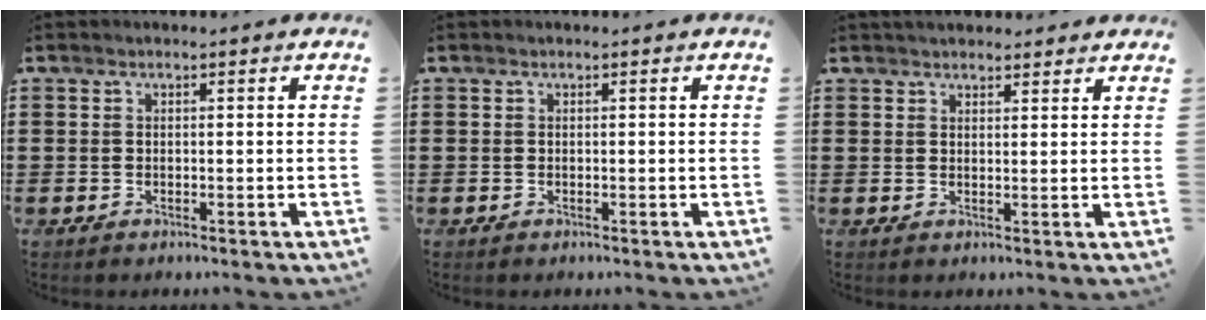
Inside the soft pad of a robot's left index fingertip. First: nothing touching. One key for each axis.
{"total": 0.0}
{"total": 2.3, "fx": 2.2, "fy": 0.5, "fz": 0.3, "tx": -0.009, "ty": 0.003, "tz": 0.042}